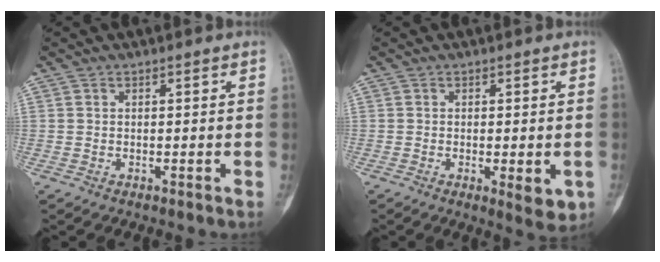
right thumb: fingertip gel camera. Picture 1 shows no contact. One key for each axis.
{"total": 5.2, "fx": -1.4, "fy": 1.8, "fz": 4.7, "tx": -0.058, "ty": -0.011, "tz": -0.014}